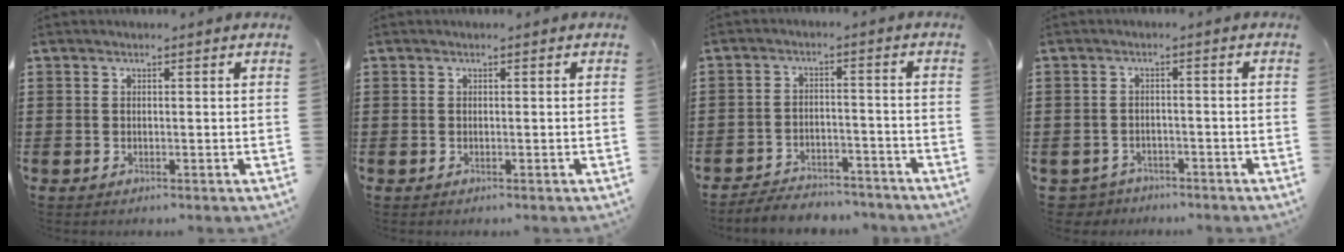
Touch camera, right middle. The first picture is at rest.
{"total": 0.0}
{"total": 4.4, "force": [-4.3, 0.8, 0.1], "torque": [-0.005, 0.010, -0.092]}
{"total": 2.0, "force": [-1.8, 0.8, -0.2], "torque": [-0.004, 0.002, -0.044]}